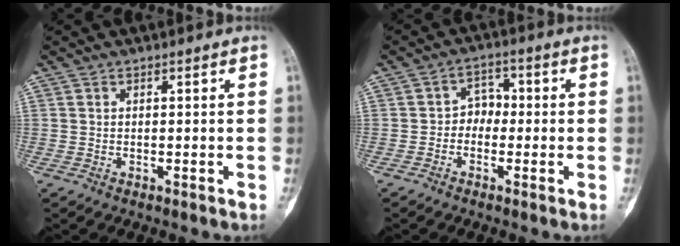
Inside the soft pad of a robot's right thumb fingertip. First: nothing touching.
{"total": 3.9, "force": [-0.8, 3.2, 2.1], "torque": [-0.006, 0.020, -0.028]}